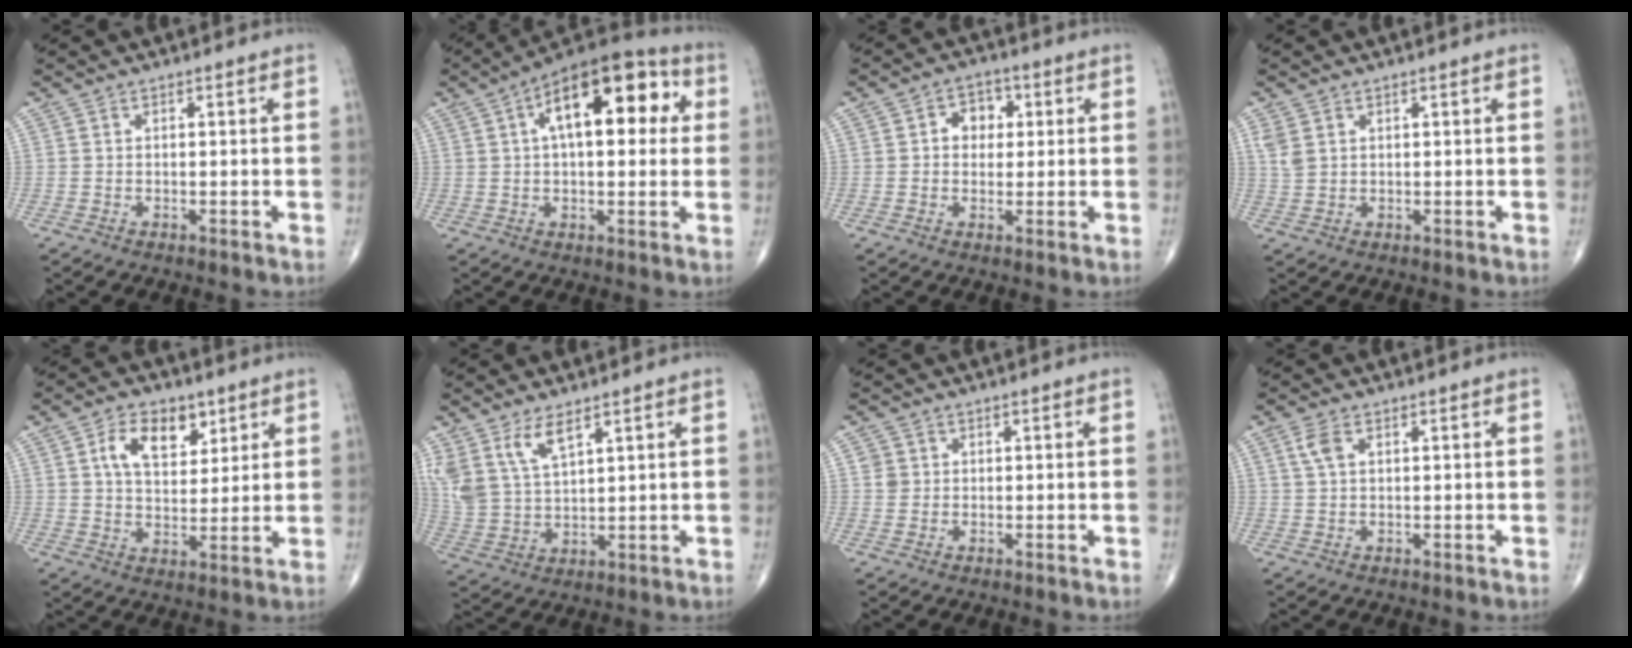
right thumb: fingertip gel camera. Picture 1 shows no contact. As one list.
[{"total": 19.2, "force": [5.0, 9.2, 16.0], "torque": [-0.208, 0.028, 0.066]}, {"total": 5.3, "force": [1.0, 4.3, 3.1], "torque": [-0.013, 0.007, 0.009]}, {"total": 2.6, "force": [1.3, 1.8, 1.5], "torque": [-0.031, 0.001, 0.037]}, {"total": 9.5, "force": [4.1, 5.8, 6.3], "torque": [-0.081, -0.013, 0.070]}, {"total": 9.5, "force": [5.8, 4.1, 6.3], "torque": [-0.129, -0.021, 0.131]}, {"total": 1.8, "force": [0.4, 1.8, 0.3], "torque": [0.006, 0.001, 0.005]}, {"total": 2.9, "force": [1.1, 1.5, 2.2], "torque": [-0.052, 0.010, 0.024]}]